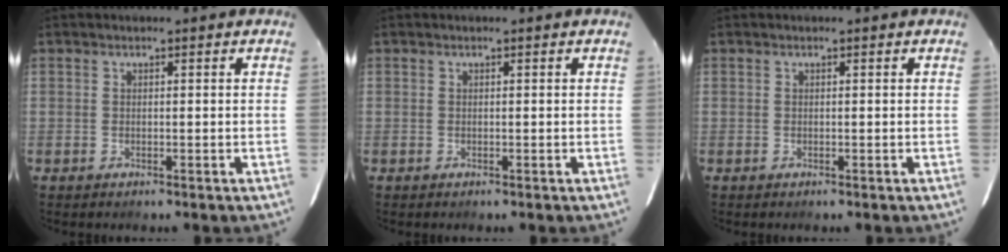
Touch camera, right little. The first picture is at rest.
{"total": 0.0}
{"total": 0.0}